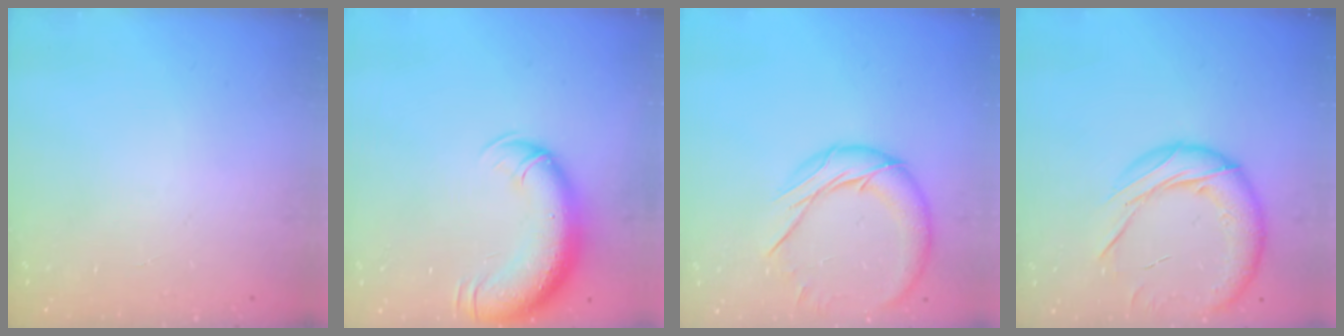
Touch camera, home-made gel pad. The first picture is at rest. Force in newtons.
{"total": 13.1, "press": 12.7, "slide": 3.2}
{"total": 13.3, "press": 13.2, "slide": 1.0}
{"total": 18.1, "press": 17.9, "slide": 2.8}